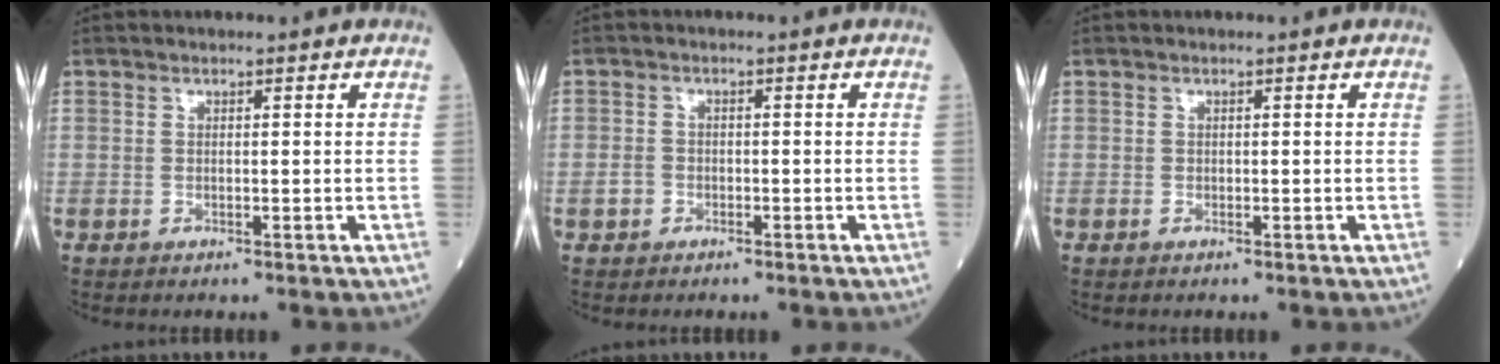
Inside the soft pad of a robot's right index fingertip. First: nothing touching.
{"total": 1.7, "force": [-0.9, 1.3, 0.6], "torque": [-0.017, 0.005, -0.016]}
{"total": 0.0}